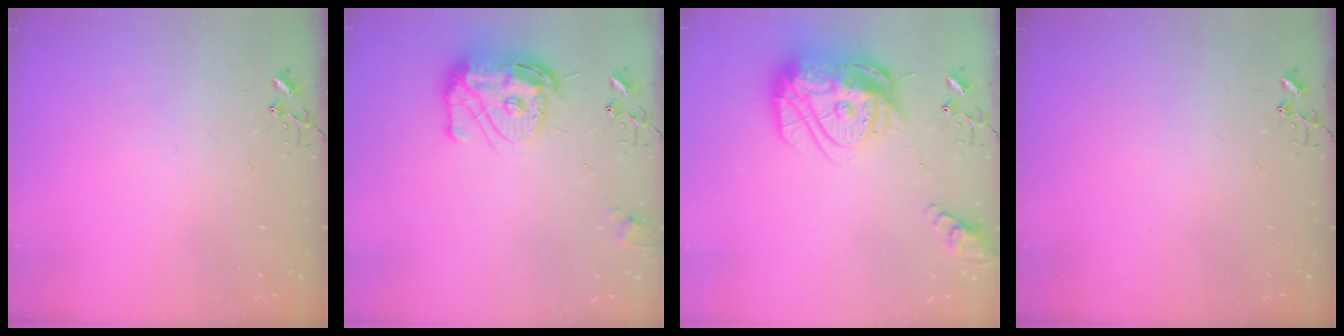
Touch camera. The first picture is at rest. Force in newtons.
{"total": 16.6, "press": 16.5, "slide": 1.6}
{"total": 18.8, "press": 18.8, "slide": 1.8}
{"total": 0.0}